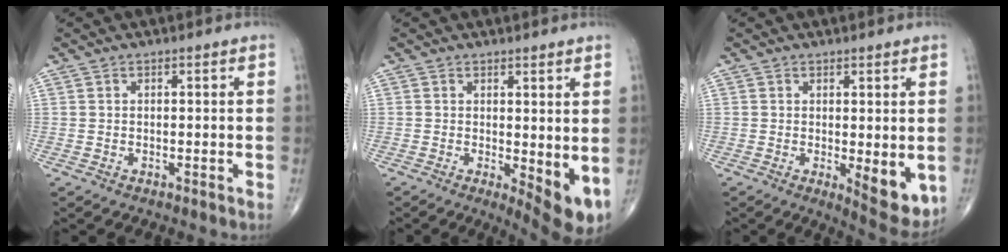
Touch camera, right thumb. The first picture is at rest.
{"total": 7.5, "force": [-0.2, 2.8, 7.0], "torque": [-0.090, -0.018, 0.004]}
{"total": 7.7, "force": [-0.9, 2.8, 7.1], "torque": [-0.087, -0.022, -0.004]}